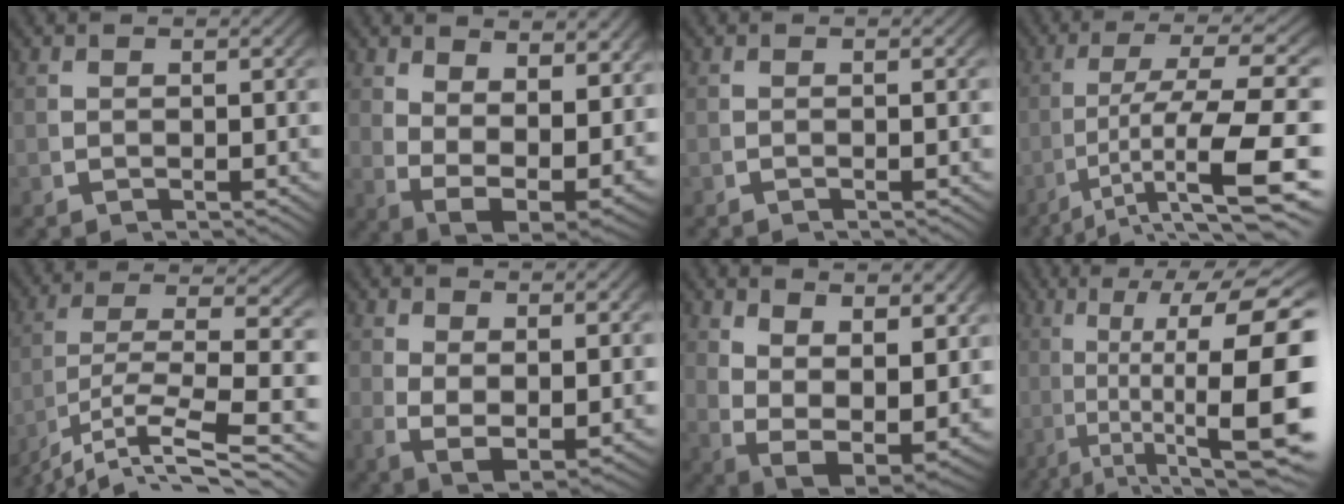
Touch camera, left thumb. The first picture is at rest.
{"total": 10.8, "force": [-1.5, 7.9, 7.2], "torque": [-0.157, -0.069, 0.007]}
{"total": 0.6, "force": [-0.4, -0.2, 0.5], "torque": [-0.003, 0.009, -0.009]}
{"total": 11.0, "force": [-2.0, 3.8, 10.1], "torque": [-0.181, -0.031, -0.007]}
{"total": 8.9, "force": [-3.6, 3.9, 7.1], "torque": [-0.158, -0.041, -0.026]}
{"total": 6.3, "force": [-0.5, 4.3, 4.6], "torque": [-0.109, -0.043, 0.017]}
{"total": 12.0, "force": [-1.2, 8.9, 8.0], "torque": [-0.178, -0.070, 0.010]}
{"total": 15.9, "force": [0.7, 8.1, 13.6], "torque": [-0.230, -0.038, 0.030]}